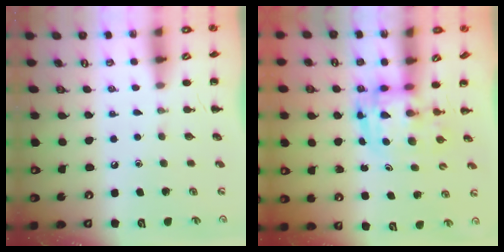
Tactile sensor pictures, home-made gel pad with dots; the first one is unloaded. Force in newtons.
{"total": 3.3, "press": 3.2, "slide": 0.6}